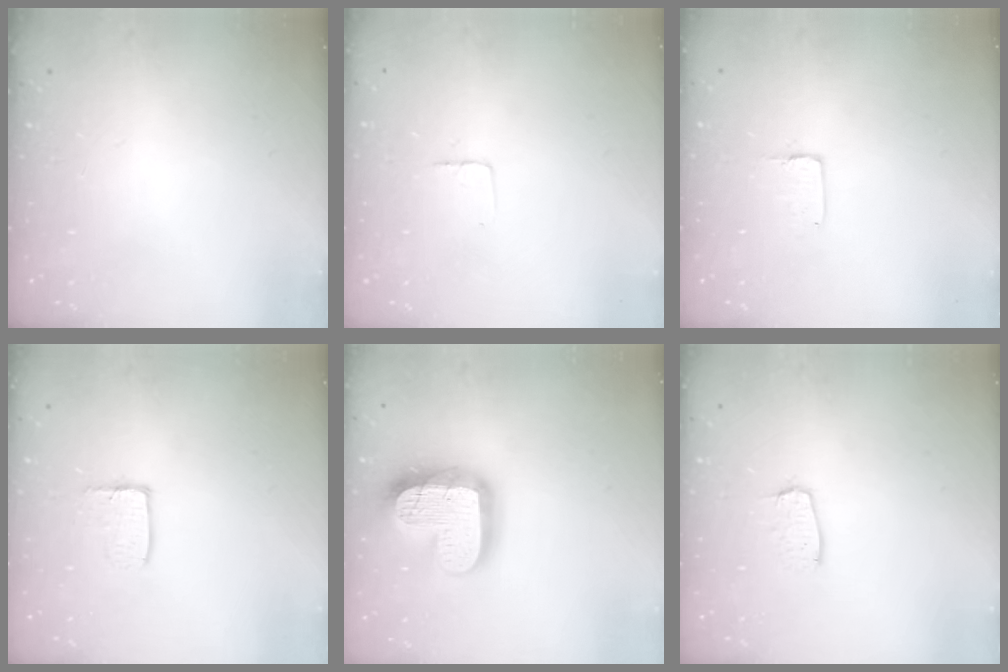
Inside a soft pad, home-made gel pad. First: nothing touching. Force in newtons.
{"total": 2.9, "press": 2.9, "slide": 0.2}
{"total": 2.0, "press": 2.0, "slide": 0.0}
{"total": 3.4, "press": 3.4, "slide": 0.3}
{"total": 20.3, "press": 20.3, "slide": 1.8}
{"total": 6.0, "press": 6.0, "slide": 0.3}